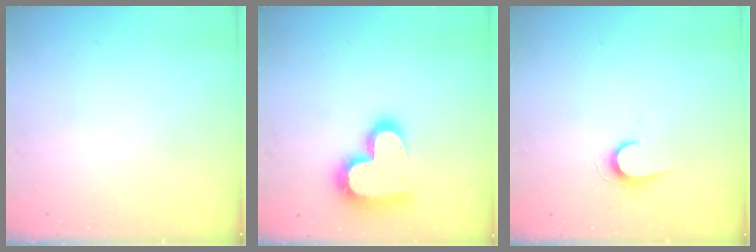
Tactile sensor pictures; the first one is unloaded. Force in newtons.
{"total": 20.7, "press": 20.7, "slide": 1.5}
{"total": 5.9, "press": 5.9, "slide": 0.6}